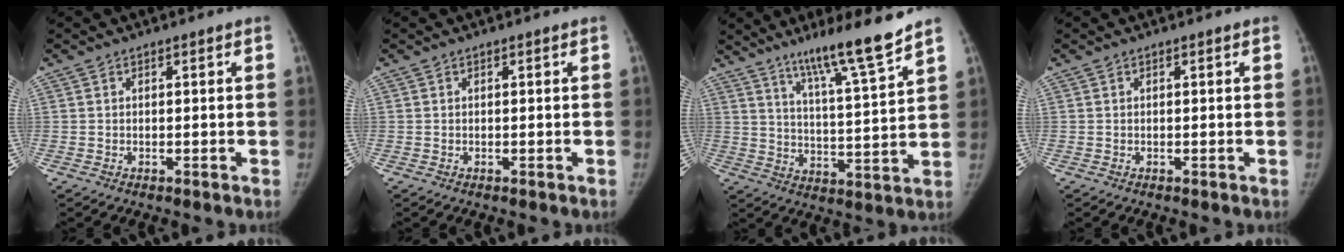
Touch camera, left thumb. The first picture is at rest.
{"total": 0.0}
{"total": 13.0, "force": [9.8, 0.1, 8.6], "torque": [-0.136, -0.065, 0.163]}
{"total": 0.0}